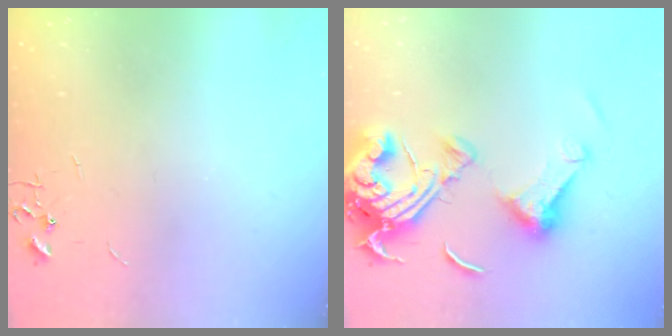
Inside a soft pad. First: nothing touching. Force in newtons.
{"total": 17.7, "press": 17.6, "slide": 1.7}